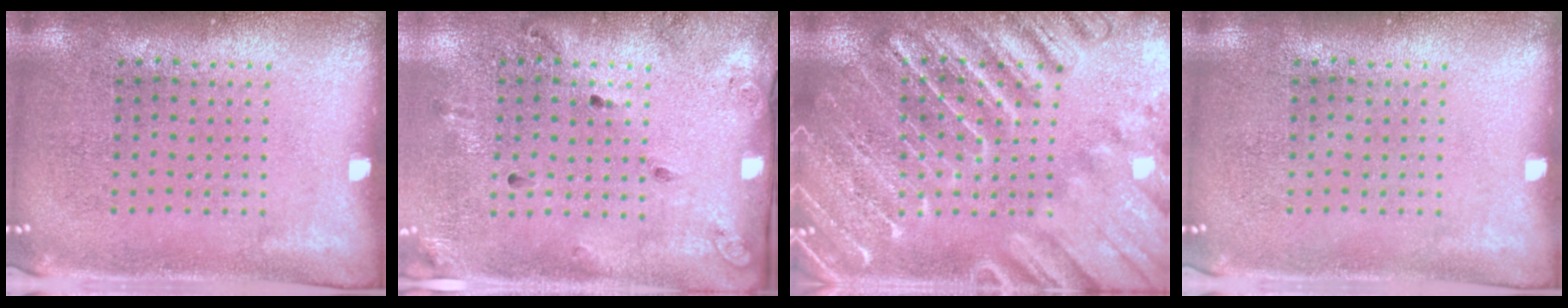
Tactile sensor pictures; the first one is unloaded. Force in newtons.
{"total": 1.8, "press": 1.2, "slide": 1.4}
{"total": 3.6, "press": 3.6, "slide": 0.4}
{"total": 0.0}